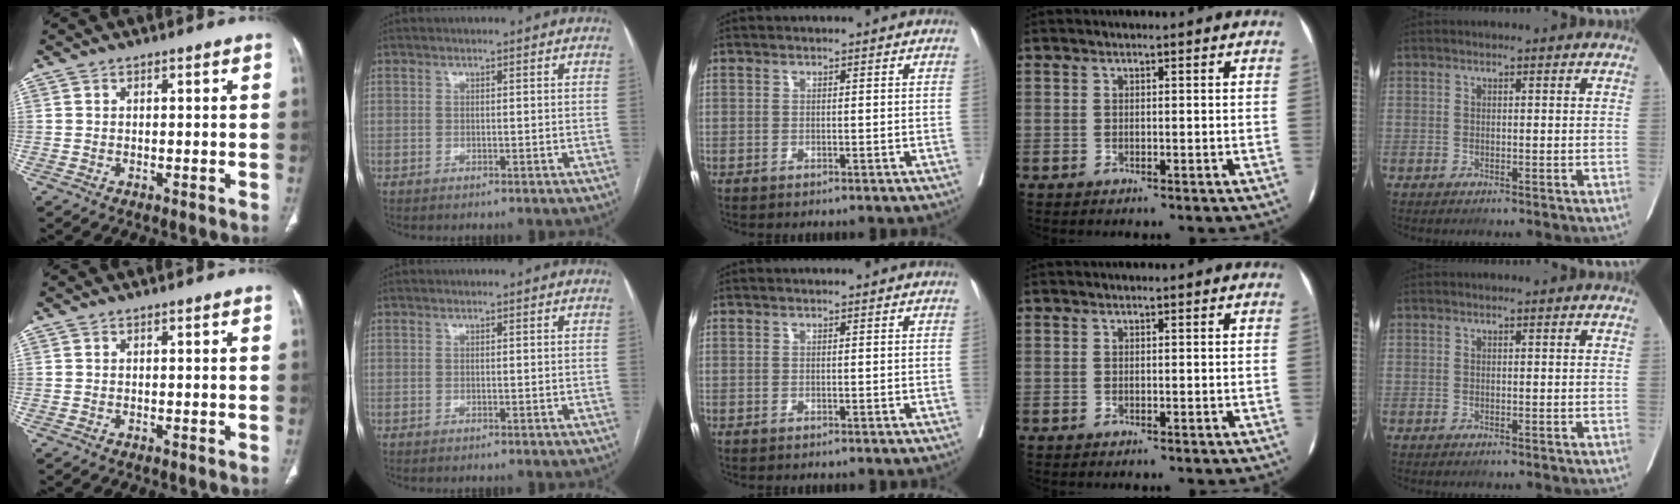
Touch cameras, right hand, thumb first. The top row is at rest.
{}